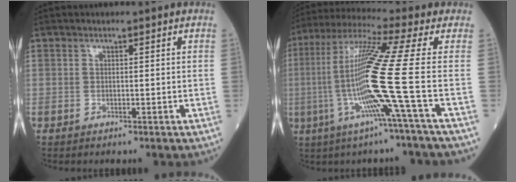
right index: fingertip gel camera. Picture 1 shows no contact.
{"total": 15.1, "force": [-3.2, -3.0, 14.4], "torque": [-0.291, -0.011, -0.073]}